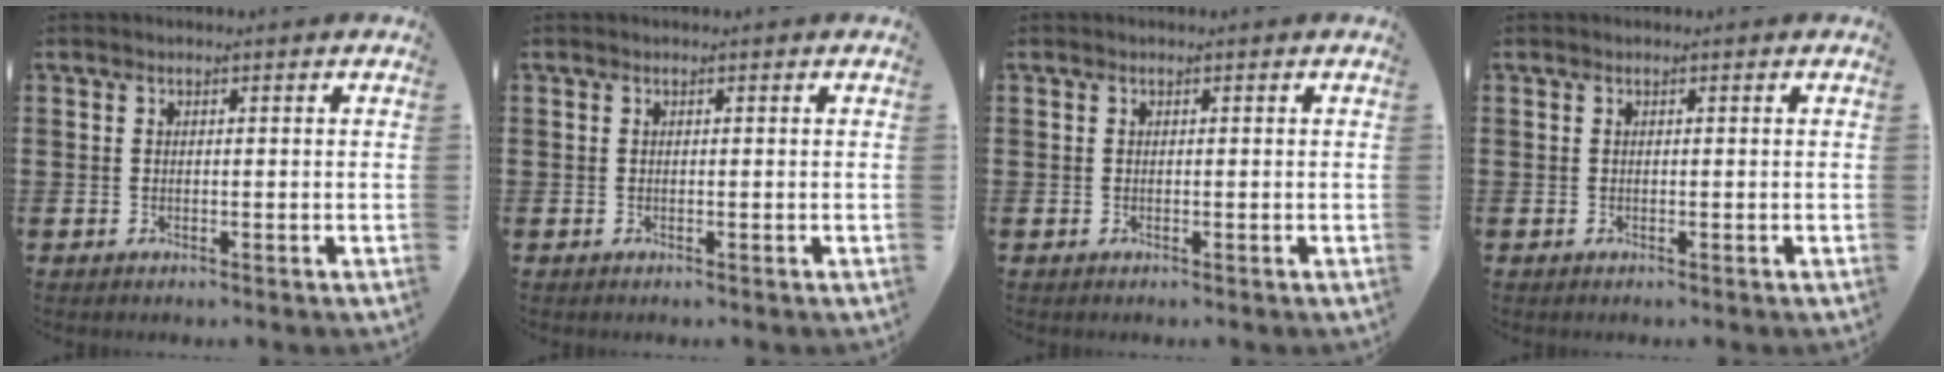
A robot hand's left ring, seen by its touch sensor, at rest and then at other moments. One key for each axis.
{"total": 0.0}
{"total": 0.0}
{"total": 0.0}